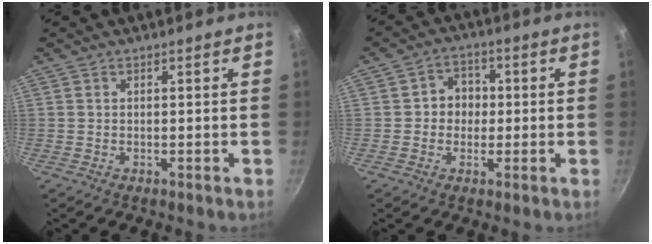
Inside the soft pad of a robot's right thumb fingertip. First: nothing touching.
{"total": 5.5, "force": [-0.1, 5.0, 2.3], "torque": [0.003, 0.011, -0.010]}